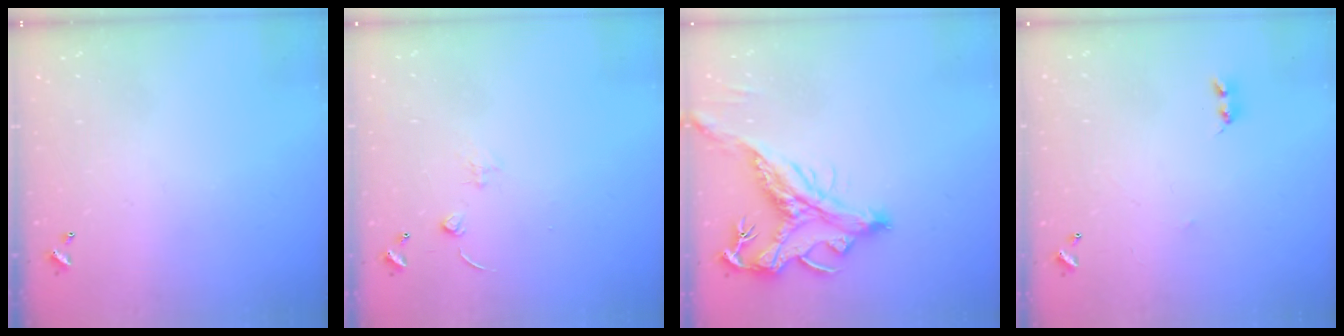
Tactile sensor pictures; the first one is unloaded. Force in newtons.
{"total": 0.9, "press": 0.9, "slide": 0.3}
{"total": 4.1, "press": 3.8, "slide": 1.5}
{"total": 1.6, "press": 1.6, "slide": 0.4}